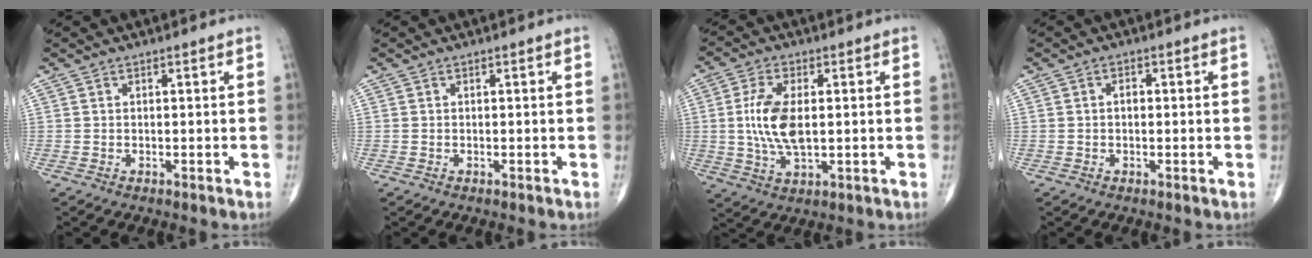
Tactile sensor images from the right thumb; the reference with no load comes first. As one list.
[{"total": 0.0}, {"total": 9.7, "force": [0.5, 4.5, 8.5], "torque": [-0.181, -0.009, 0.012]}, {"total": 1.3, "force": [0.0, 0.8, 1.0], "torque": [-0.013, 0.003, -0.003]}]